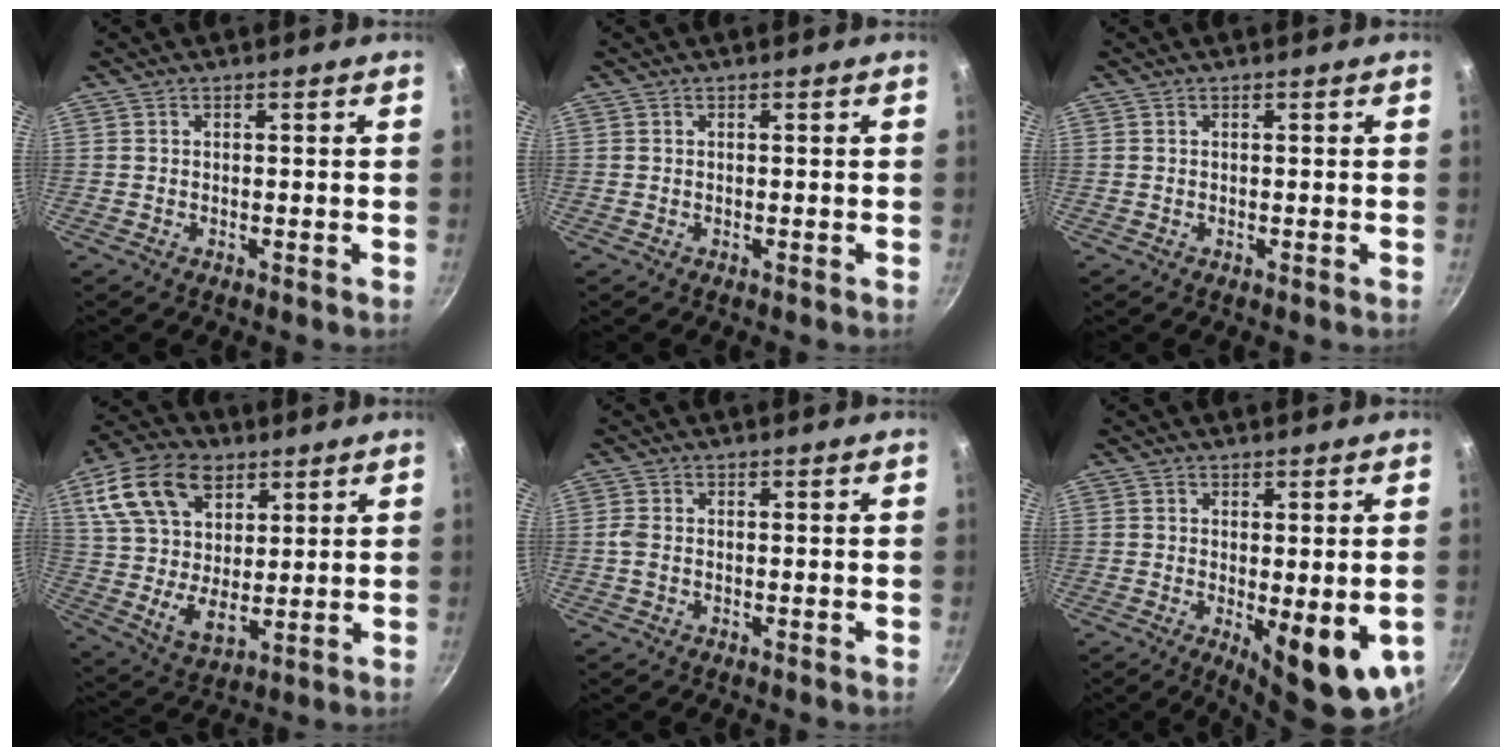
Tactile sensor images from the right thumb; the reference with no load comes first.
{"total": 0.0}
{"total": 0.0}
{"total": 18.8, "force": [8.5, 12.0, 11.7], "torque": [-0.199, -0.016, 0.156]}
{"total": 1.5, "force": [-0.3, 0.9, 1.2], "torque": [-0.033, 0.003, -0.009]}
{"total": 10.3, "force": [-1.9, 3.5, 9.6], "torque": [-0.110, -0.011, -0.013]}